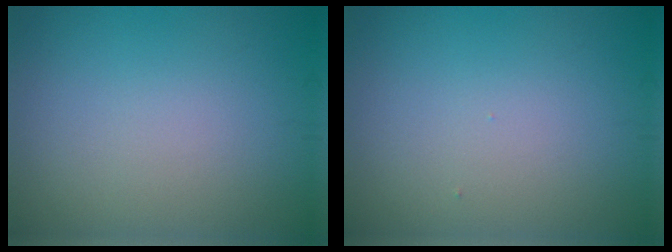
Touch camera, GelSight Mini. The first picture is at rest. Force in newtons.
{"total": 0.0}